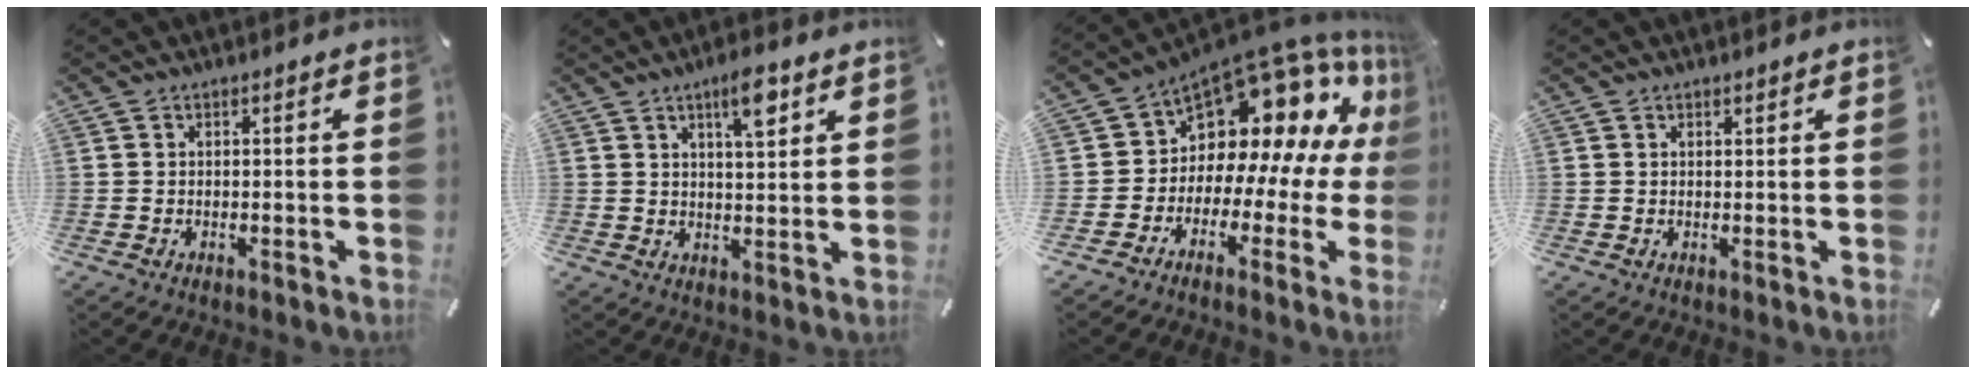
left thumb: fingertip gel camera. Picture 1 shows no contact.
{"total": 6.9, "force": [4.1, 1.8, 5.3], "torque": [-0.081, -0.014, 0.063]}
{"total": 11.9, "force": [7.1, 7.9, 5.1], "torque": [-0.081, -0.085, 0.123]}
{"total": 0.6, "force": [0.5, 0.3, 0.2], "torque": [-0.003, 0.000, 0.010]}